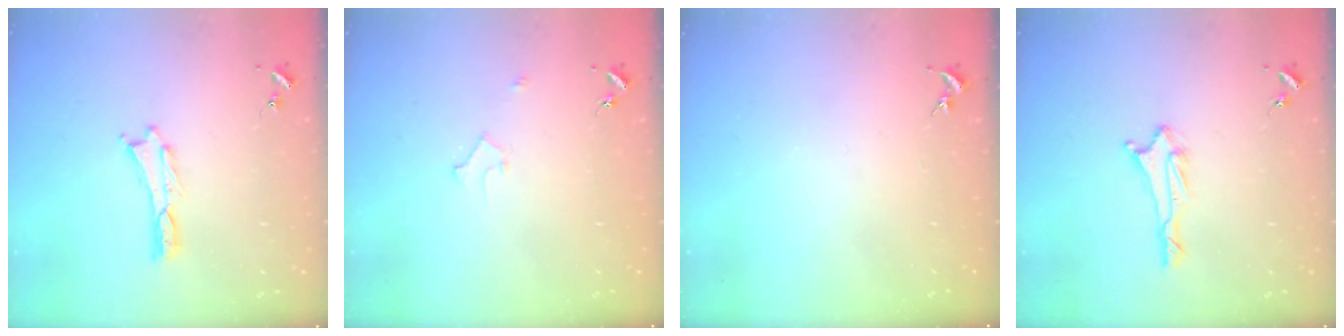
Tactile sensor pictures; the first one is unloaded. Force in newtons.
{"total": 2.2, "press": 2.2, "slide": 0.2}
{"total": 0.0}
{"total": 1.7, "press": 1.6, "slide": 0.6}